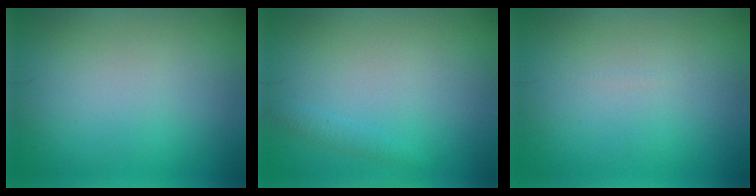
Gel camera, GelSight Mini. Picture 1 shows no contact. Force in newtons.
{"total": 0.8, "press": 0.8, "slide": 0.2}
{"total": 0.0}